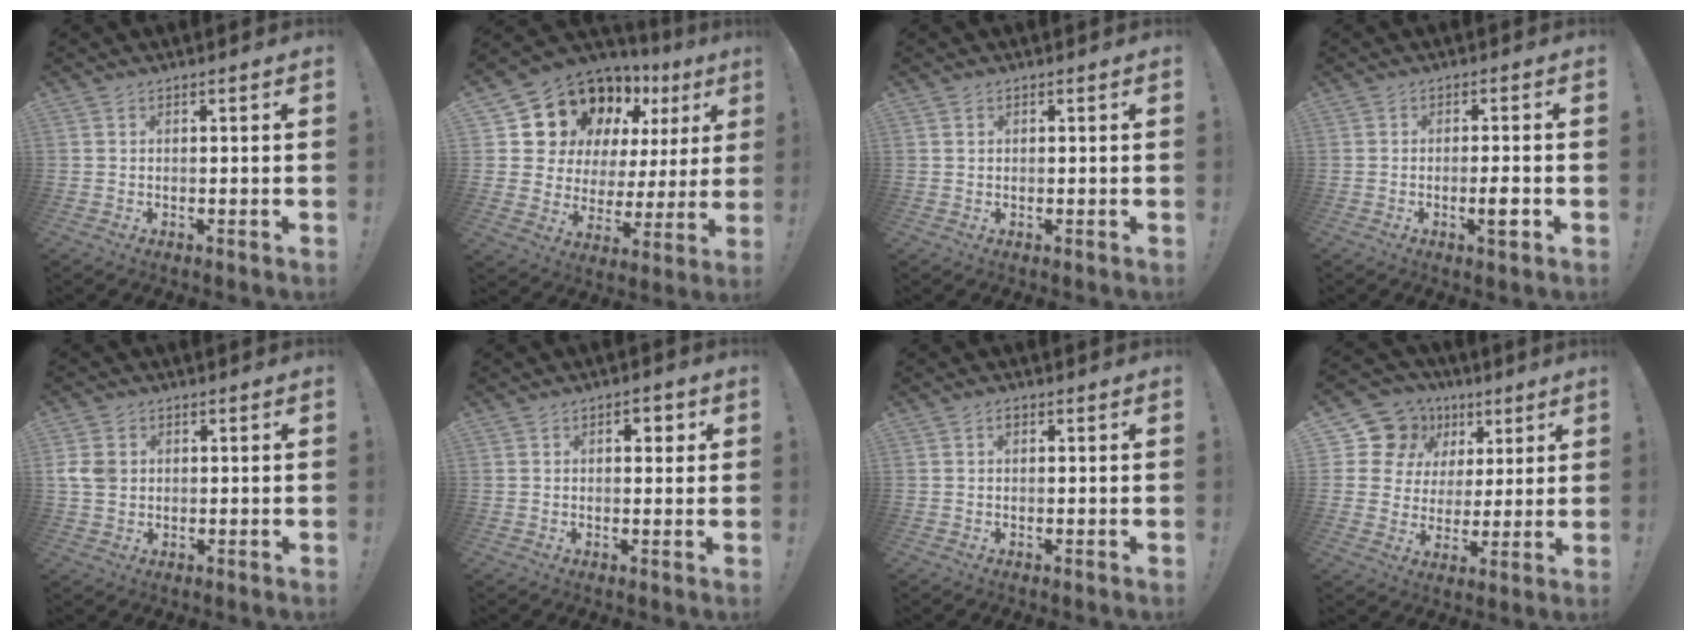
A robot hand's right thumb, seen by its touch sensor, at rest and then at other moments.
{"total": 14.8, "force": [11.2, 8.1, 5.3], "torque": [-0.089, -0.094, 0.214]}
{"total": 0.7, "force": [0.5, 0.5, 0.2], "torque": [0.005, -0.002, 0.007]}
{"total": 6.2, "force": [-2.2, 1.0, 5.7], "torque": [-0.084, 0.005, -0.036]}
{"total": 5.7, "force": [1.0, 4.8, 3.0], "torque": [-0.059, 0.000, 0.021]}
{"total": 2.9, "force": [0.7, 2.0, 2.0], "torque": [-0.011, -0.004, 0.003]}
{"total": 0.8, "force": [0.3, 0.6, 0.4], "torque": [-0.001, 0.000, 0.003]}
{"total": 14.4, "force": [6.5, 11.9, 4.7], "torque": [-0.076, -0.033, 0.141]}